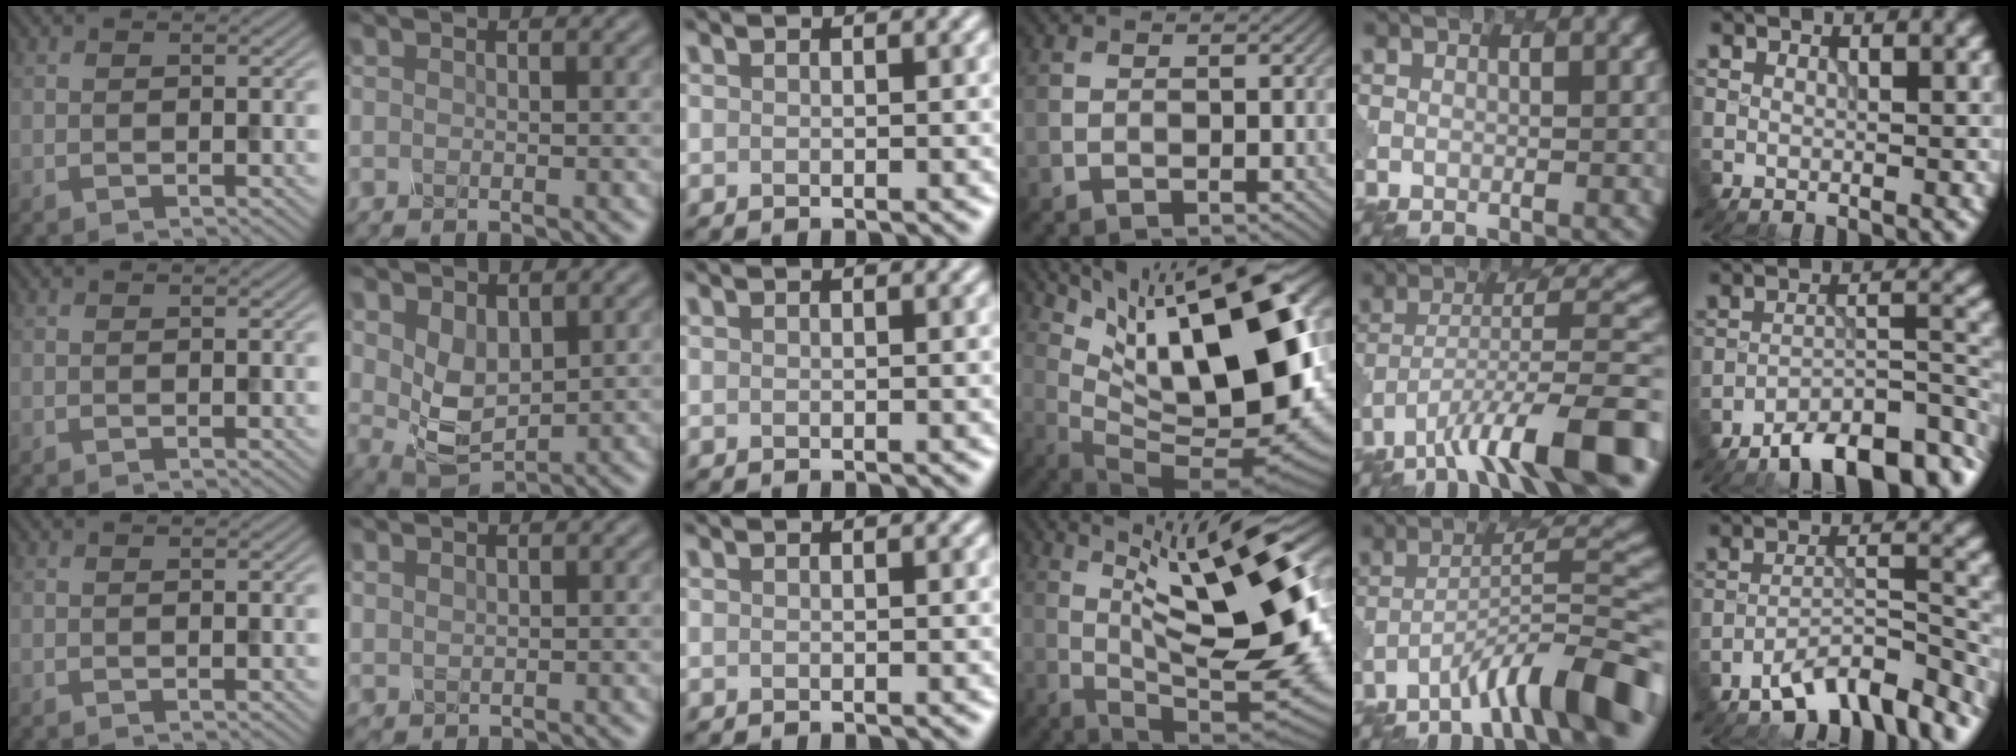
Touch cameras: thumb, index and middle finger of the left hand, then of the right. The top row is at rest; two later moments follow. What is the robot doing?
{"motion": "twist", "object": "rubiks cube"}